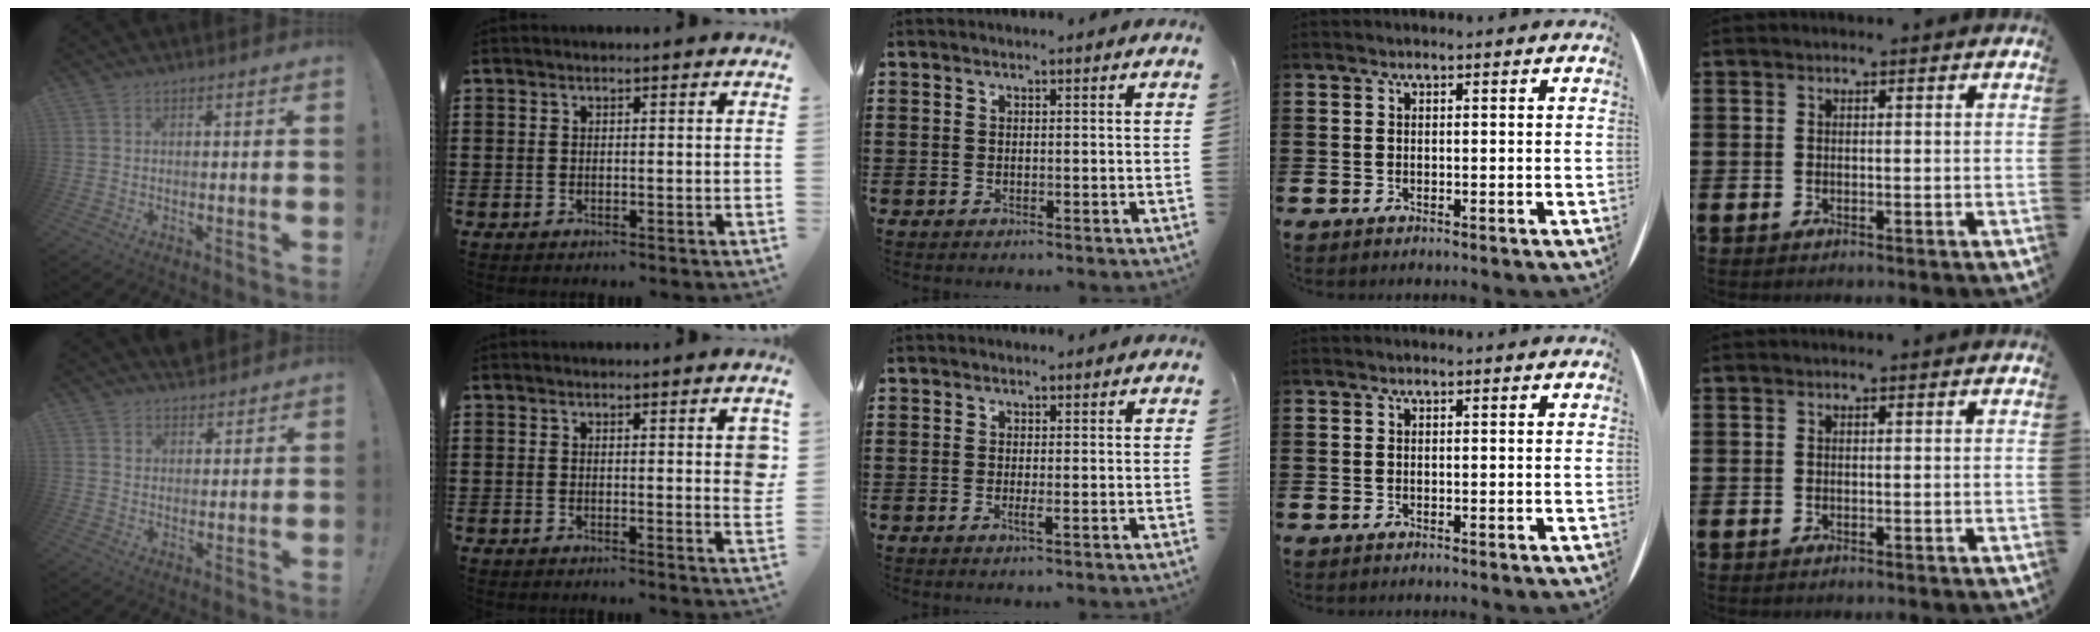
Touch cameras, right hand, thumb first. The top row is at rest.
{"thumb": {"total": 4.4, "force": [3.8, 2.2, 0.1], "torque": [0.005, -0.025, 0.070]}, "index": {"total": 2.5, "force": [0.8, 0.5, 2.3], "torque": [-0.030, -0.004, 0.010]}, "middle": {"total": 1.0, "force": [-0.3, 0.0, 0.9], "torque": [-0.018, -0.004, -0.004]}}